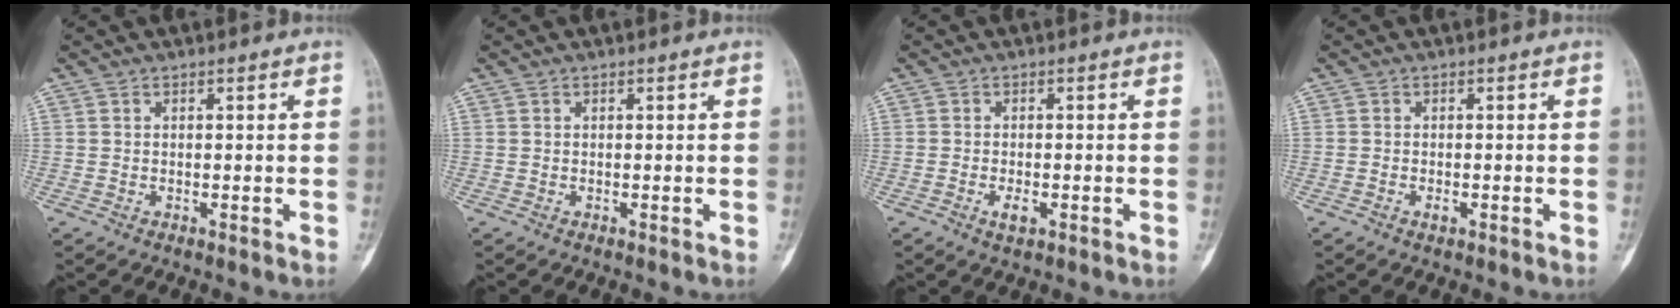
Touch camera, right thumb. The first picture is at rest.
{"total": 0.0}
{"total": 2.4, "force": [-1.0, 1.1, 1.9], "torque": [-0.030, 0.003, -0.018]}
{"total": 1.0, "force": [-0.5, 0.5, 0.7], "torque": [-0.010, 0.005, -0.010]}